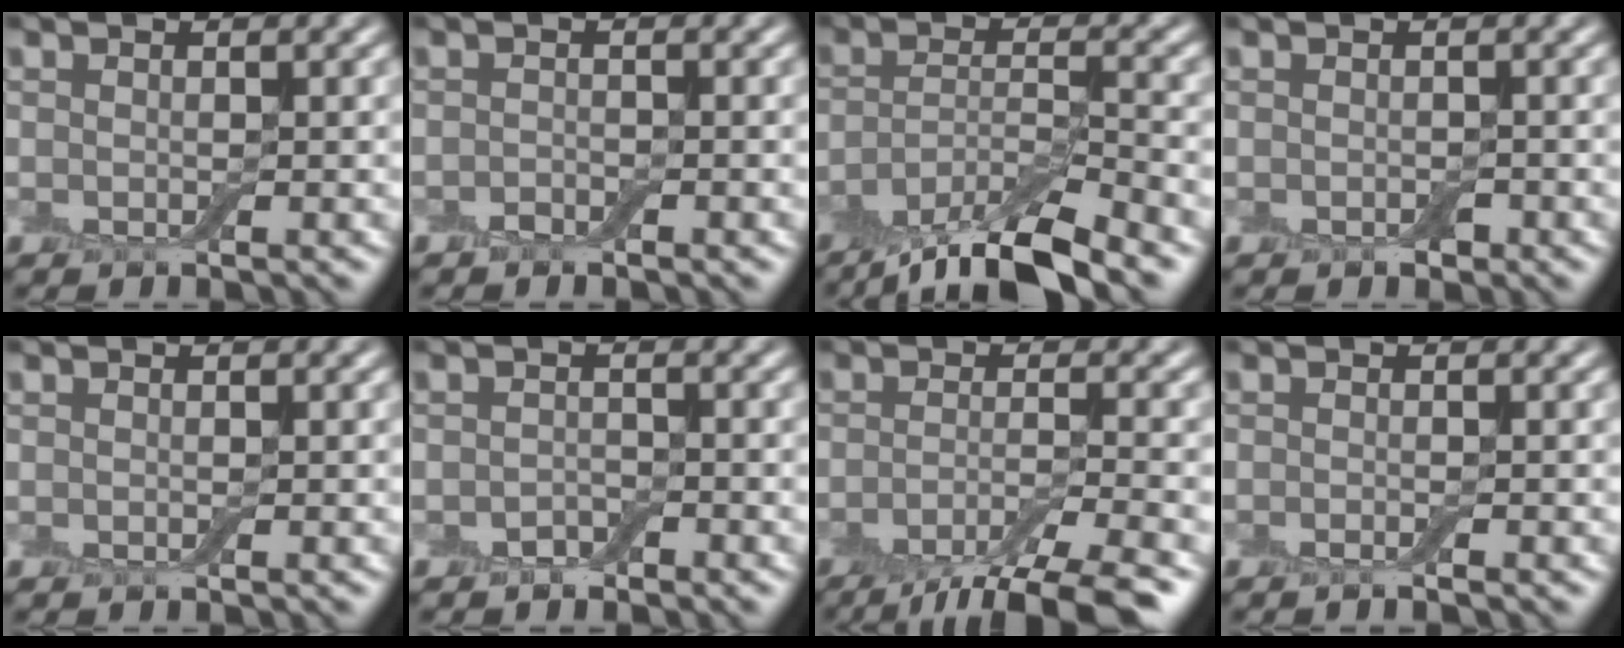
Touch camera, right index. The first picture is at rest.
{"total": 0.7, "force": [-0.6, 0.3, 0.3], "torque": [-0.005, 0.001, -0.012]}
{"total": 7.7, "force": [-5.6, 2.0, 5.0], "torque": [-0.083, -0.009, -0.104]}
{"total": 0.6, "force": [-0.3, 0.4, 0.4], "torque": [-0.005, 0.000, -0.004]}
{"total": 0.0}
{"total": 1.1, "force": [-0.8, 0.6, 0.4], "torque": [-0.007, 0.003, -0.014]}
{"total": 7.4, "force": [-5.0, 1.7, 5.2], "torque": [-0.068, -0.009, -0.086]}
{"total": 0.7, "force": [-0.4, 0.1, 0.6], "torque": [-0.006, -0.005, -0.009]}